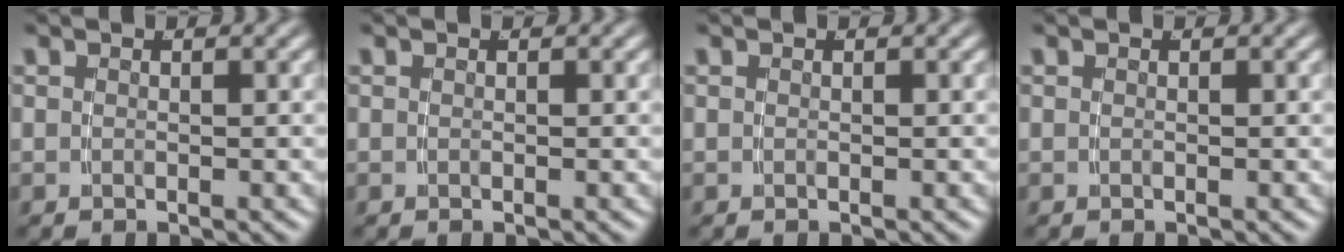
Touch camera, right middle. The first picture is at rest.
{"total": 0.0}
{"total": 0.0}
{"total": 0.0}